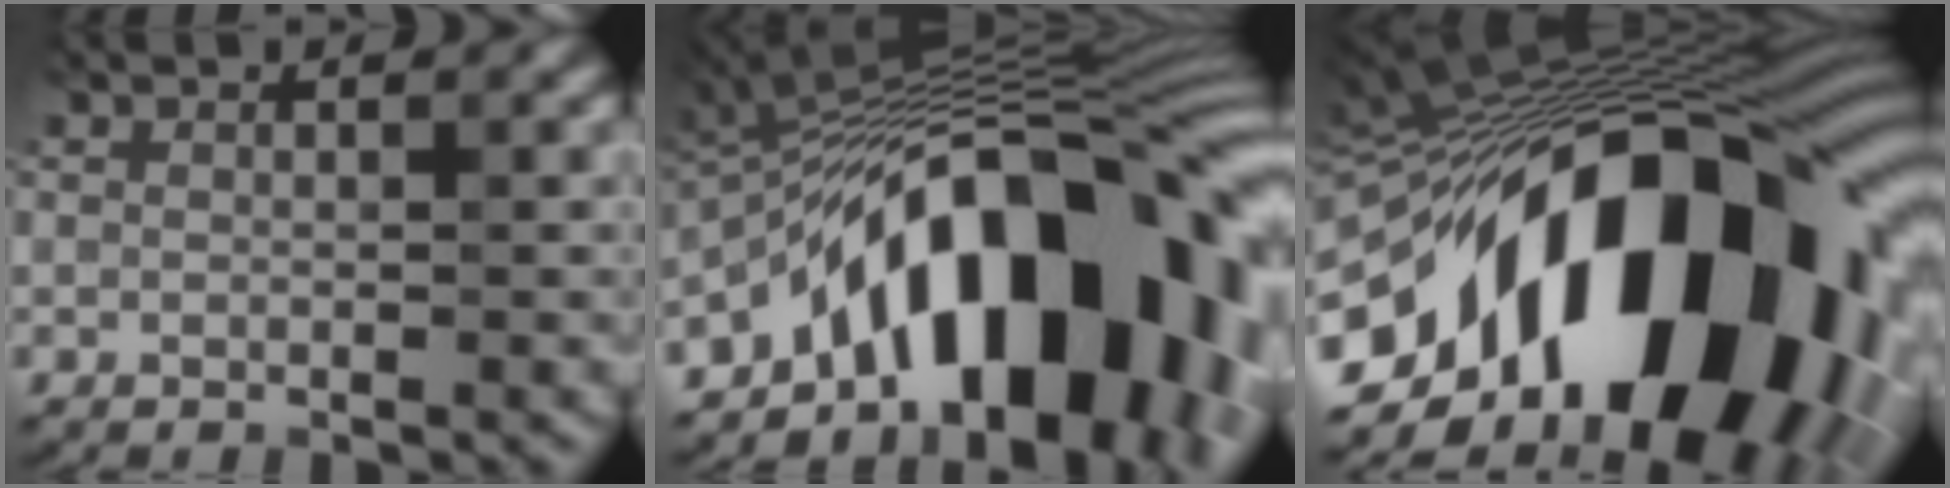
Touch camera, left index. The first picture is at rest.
{"total": 16.5, "force": [-7.1, 7.6, 12.9], "torque": [-0.150, 0.030, -0.121]}
{"total": 20.4, "force": [-6.1, 10.8, 16.2], "torque": [-0.266, -0.014, -0.084]}